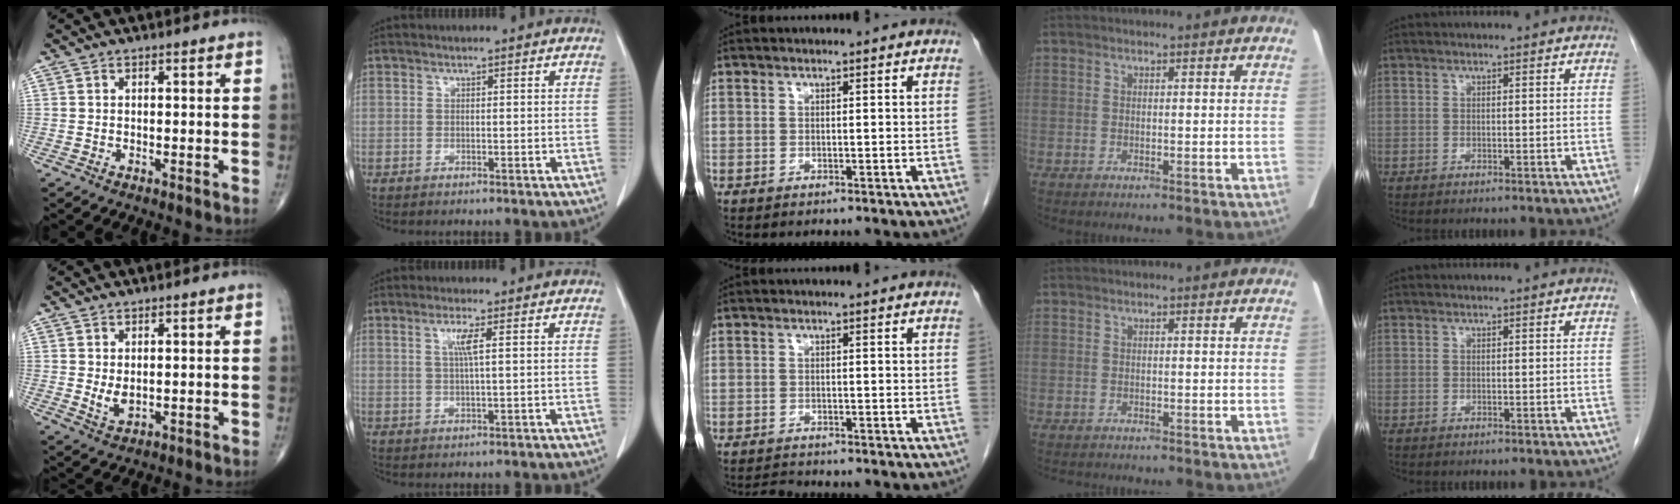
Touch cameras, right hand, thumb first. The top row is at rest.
{"thumb": {"total": 2.8, "force": [0.4, 1.6, 2.3], "torque": [-0.038, -0.009, 0.015]}, "index": {"total": 3.1, "force": [1.0, -0.2, 2.9], "torque": [-0.060, 0.000, 0.019]}, "middle": {"total": 1.3, "force": [-1.3, 0.0, 0.0], "torque": [-0.003, -0.008, -0.020]}, "ring": {"total": 1.9, "force": [-1.7, 0.5, 0.5], "torque": [-0.011, -0.006, -0.020]}}